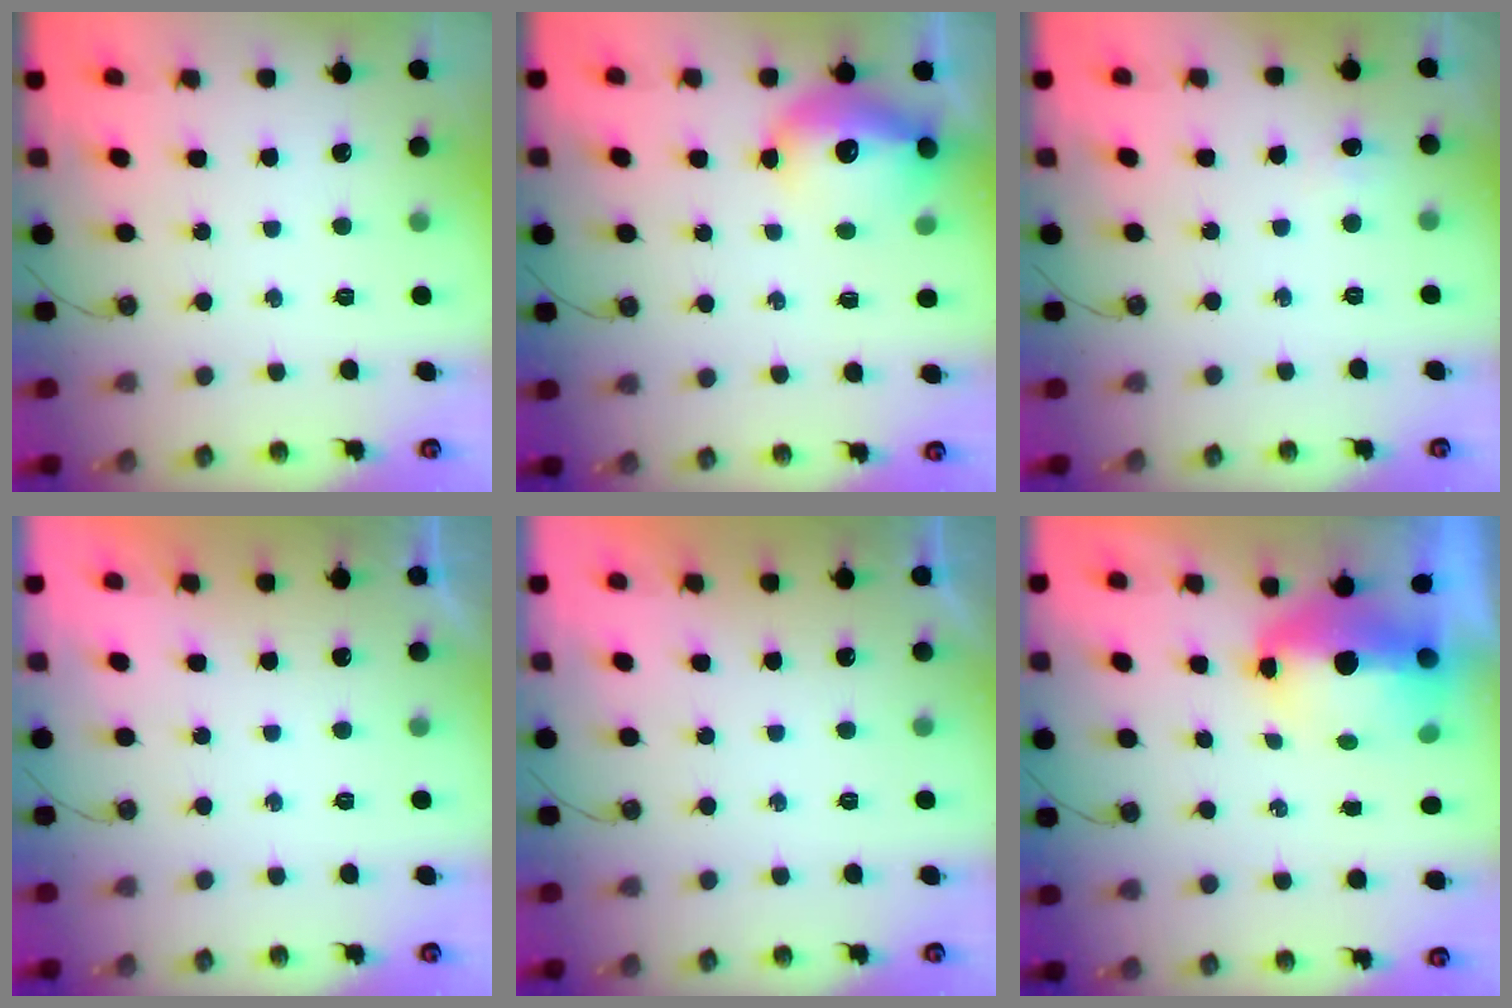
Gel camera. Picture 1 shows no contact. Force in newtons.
{"total": 15.6, "press": 15.5, "slide": 1.4}
{"total": 8.8, "press": 2.4, "slide": 8.5}
{"total": 0.0}
{"total": 0.0}
{"total": 9.0, "press": 9.0, "slide": 1.0}